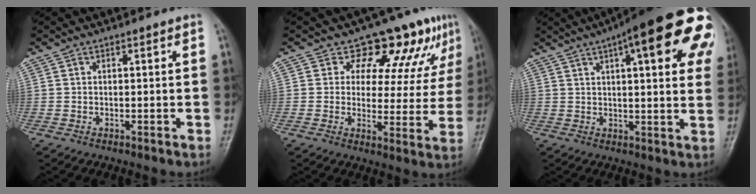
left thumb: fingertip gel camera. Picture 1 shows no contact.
{"total": 11.6, "force": [8.1, 6.1, 5.6], "torque": [-0.032, -0.047, 0.094]}
{"total": 24.6, "force": [10.5, 6.9, 21.1], "torque": [-0.240, 0.018, 0.132]}